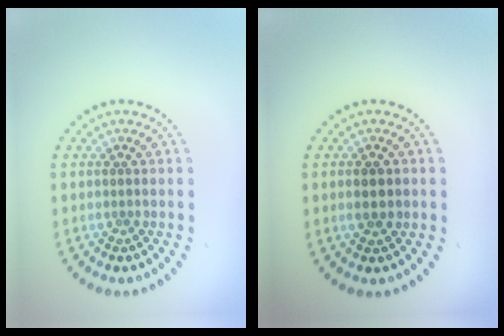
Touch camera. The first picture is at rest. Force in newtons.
{"total": 1.8, "press": 1.8, "slide": 0.1}